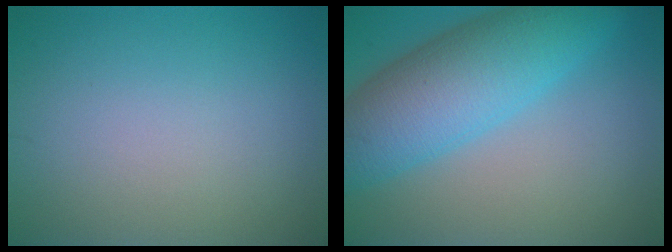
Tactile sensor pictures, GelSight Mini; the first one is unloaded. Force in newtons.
{"total": 9.1, "press": 9.1, "slide": 0.1}